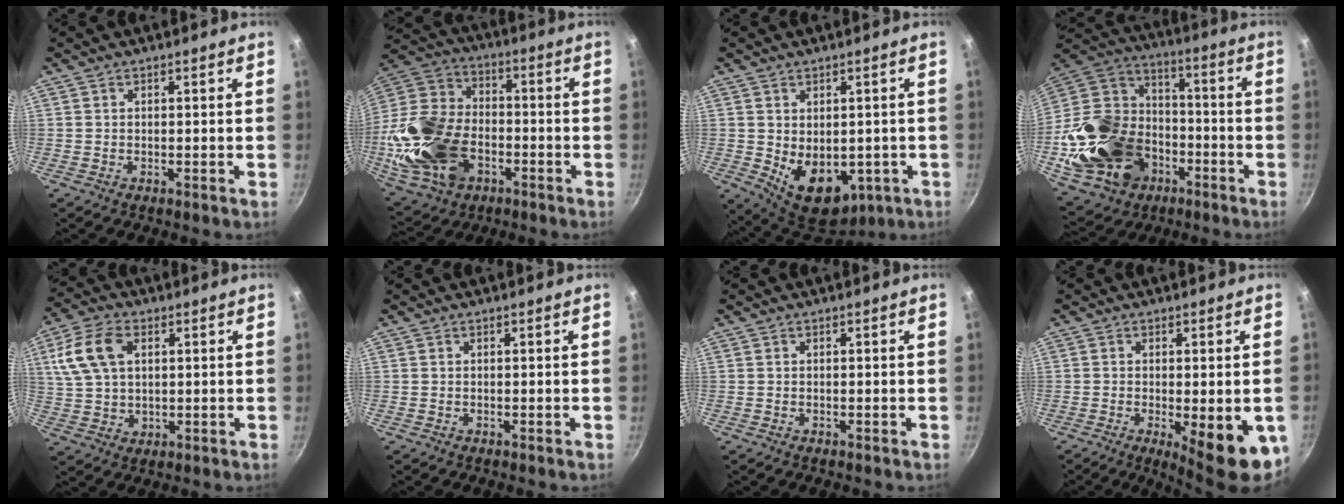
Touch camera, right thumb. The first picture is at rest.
{"total": 22.8, "force": [-6.0, 15.8, 15.3], "torque": [-0.301, 0.038, -0.104]}
{"total": 12.4, "force": [-2.3, 8.4, 8.8], "torque": [-0.096, -0.016, -0.006]}
{"total": 27.0, "force": [-8.5, 20.4, 15.6], "torque": [-0.262, 0.063, -0.131]}
{"total": 11.8, "force": [3.6, 7.7, 8.2], "torque": [-0.151, 0.005, 0.068]}
{"total": 0.0}
{"total": 0.0}
{"total": 13.1, "force": [-4.1, 3.7, 11.9], "torque": [-0.137, -0.009, -0.046]}